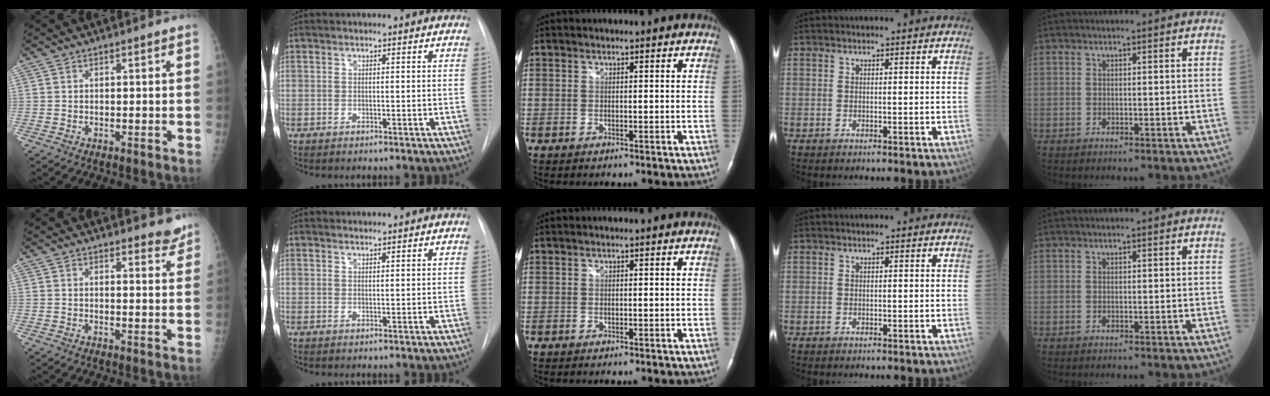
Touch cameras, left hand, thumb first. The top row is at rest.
{"thumb": {"total": 4.3, "force": [4.0, 1.0, 1.2], "torque": [0.001, -0.028, 0.040]}, "index": {"total": 1.0, "force": [0.9, -0.1, -0.2], "torque": [-0.005, 0.005, 0.020]}}